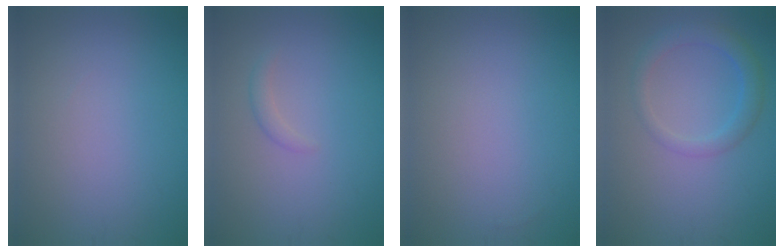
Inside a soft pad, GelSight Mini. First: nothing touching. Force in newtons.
{"total": 1.0, "press": 1.0, "slide": 0.1}
{"total": 0.0}
{"total": 2.7, "press": 2.7, "slide": 0.1}